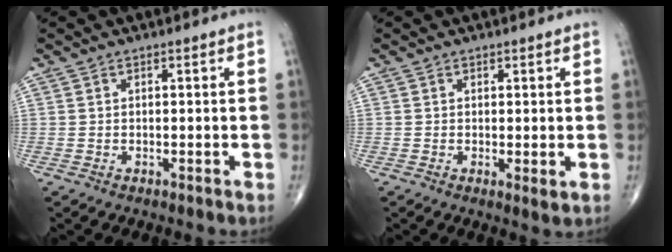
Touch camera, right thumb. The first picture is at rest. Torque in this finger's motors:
{"motor_torque": [-0.30, 0.06, 0.09, 0.09, -0.02]}